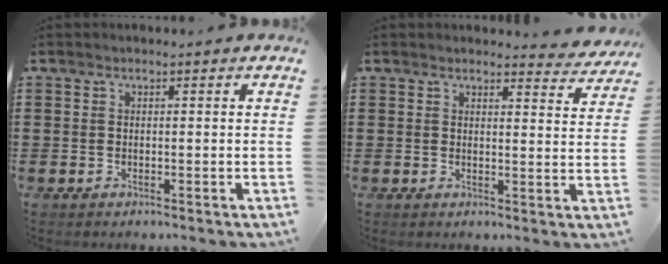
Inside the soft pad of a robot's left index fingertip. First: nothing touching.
{"total": 3.3, "force": [3.2, 0.2, 0.8], "torque": [-0.010, -0.019, 0.056]}